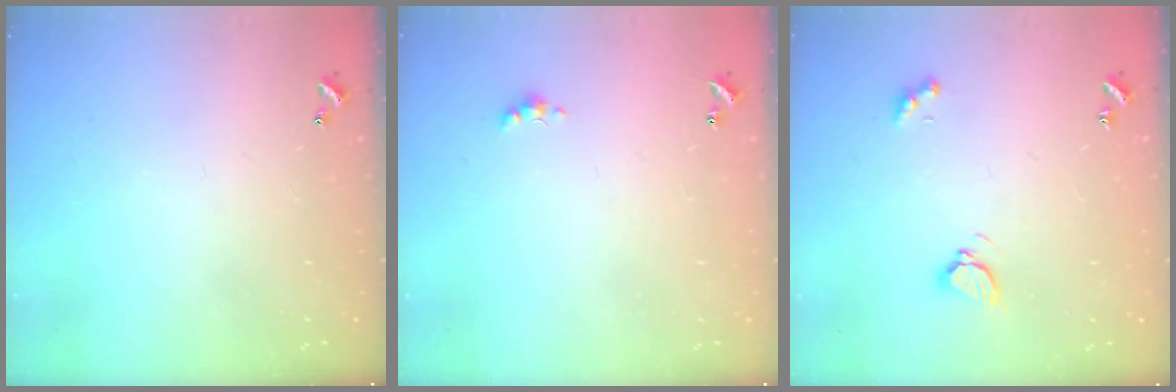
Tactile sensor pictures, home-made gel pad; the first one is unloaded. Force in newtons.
{"total": 1.4, "press": 1.3, "slide": 0.4}
{"total": 3.3, "press": 3.3, "slide": 0.5}